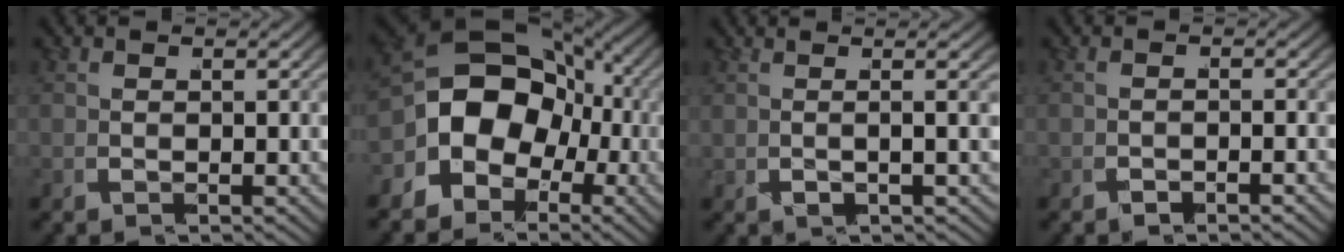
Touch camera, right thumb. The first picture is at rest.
{"total": 14.0, "force": [-0.7, 11.0, 8.5], "torque": [-0.183, -0.032, -0.007]}
{"total": 3.5, "force": [0.9, 0.4, 3.4], "torque": [-0.042, 0.012, 0.013]}
{"total": 1.3, "force": [-1.3, 0.2, 0.1], "torque": [-0.011, -0.008, -0.023]}